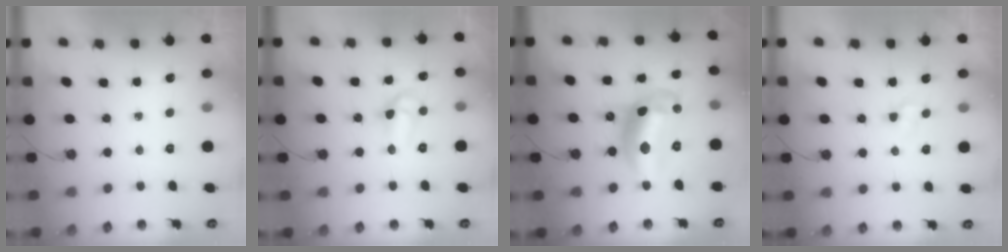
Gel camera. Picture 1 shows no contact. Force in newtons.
{"total": 9.4, "press": 9.3, "slide": 1.0}
{"total": 17.1, "press": 17.0, "slide": 1.4}
{"total": 2.4, "press": 2.4, "slide": 0.3}